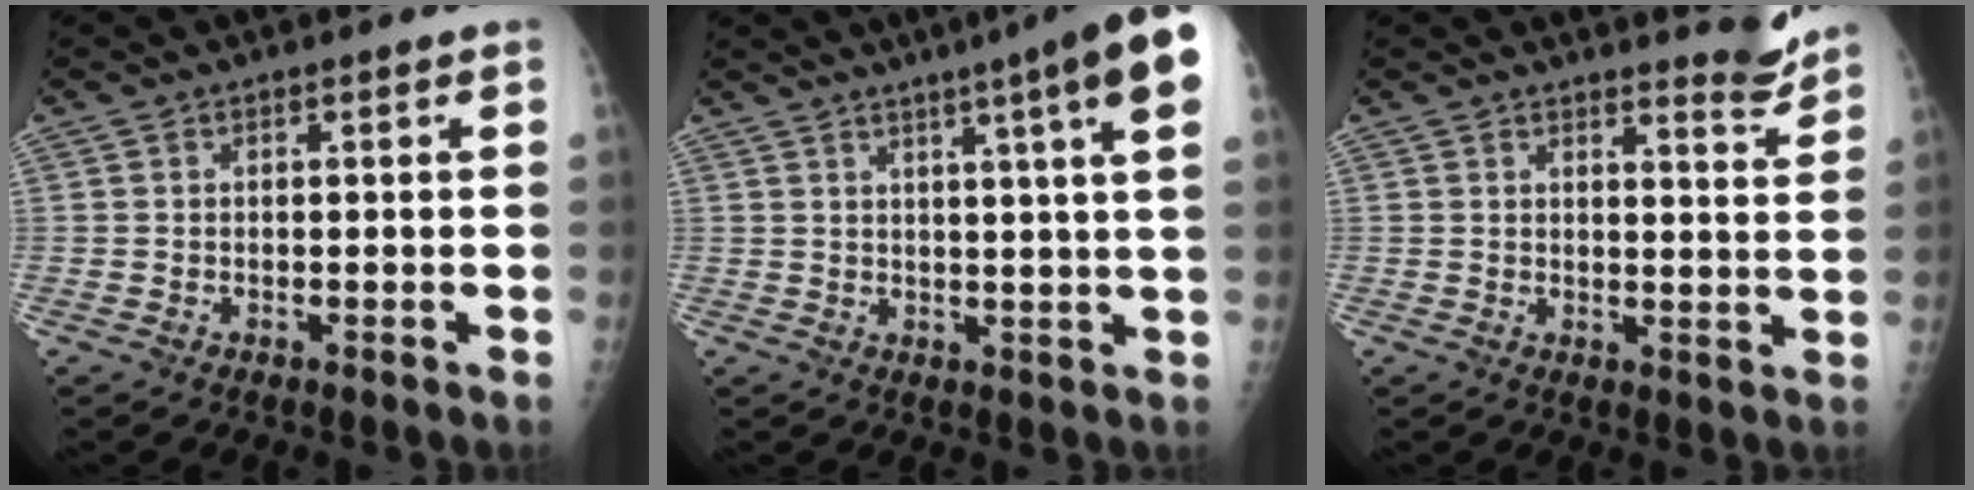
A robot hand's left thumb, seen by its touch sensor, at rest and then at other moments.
{"total": 13.5, "force": [7.2, -0.1, 11.4], "torque": [-0.153, -0.010, 0.075]}
{"total": 4.3, "force": [4.2, 0.2, 1.0], "torque": [-0.009, -0.050, 0.052]}